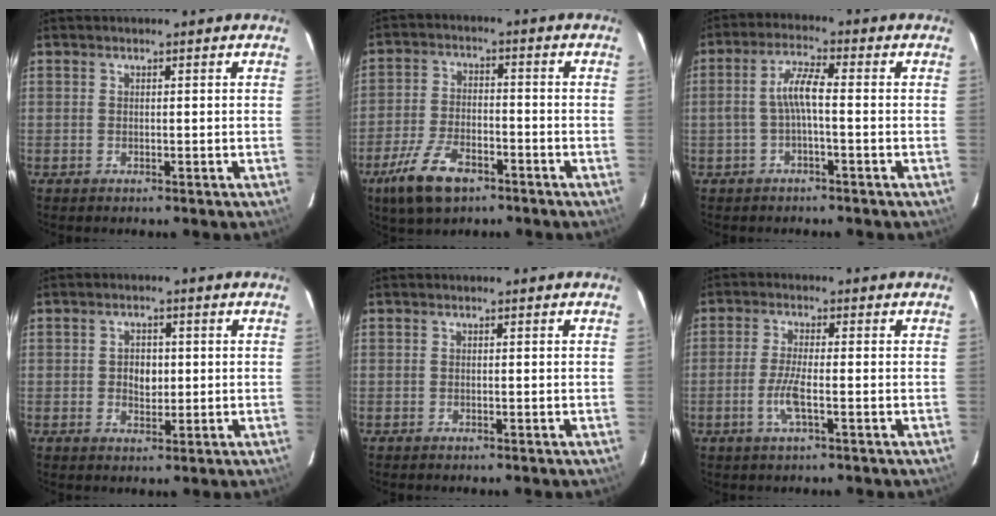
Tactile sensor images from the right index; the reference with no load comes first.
{"total": 11.2, "force": [-7.0, 5.1, 7.2], "torque": [-0.171, -0.013, -0.127]}
{"total": 4.8, "force": [-1.2, 0.6, 4.6], "torque": [-0.099, 0.012, -0.021]}
{"total": 3.4, "force": [0.1, 2.6, 2.2], "torque": [-0.034, 0.006, 0.002]}
{"total": 0.0}
{"total": 4.9, "force": [-1.8, 0.5, 4.5], "torque": [-0.093, -0.005, -0.037]}